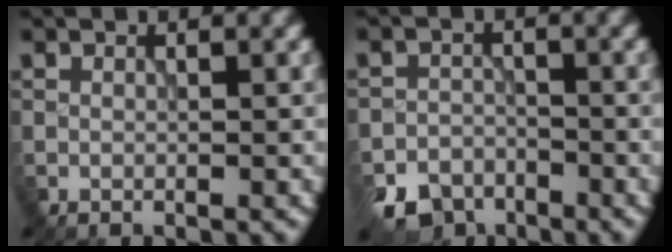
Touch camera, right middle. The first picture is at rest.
{"total": 5.5, "force": [-4.2, 3.3, 1.3], "torque": [-0.013, -0.015, -0.072]}